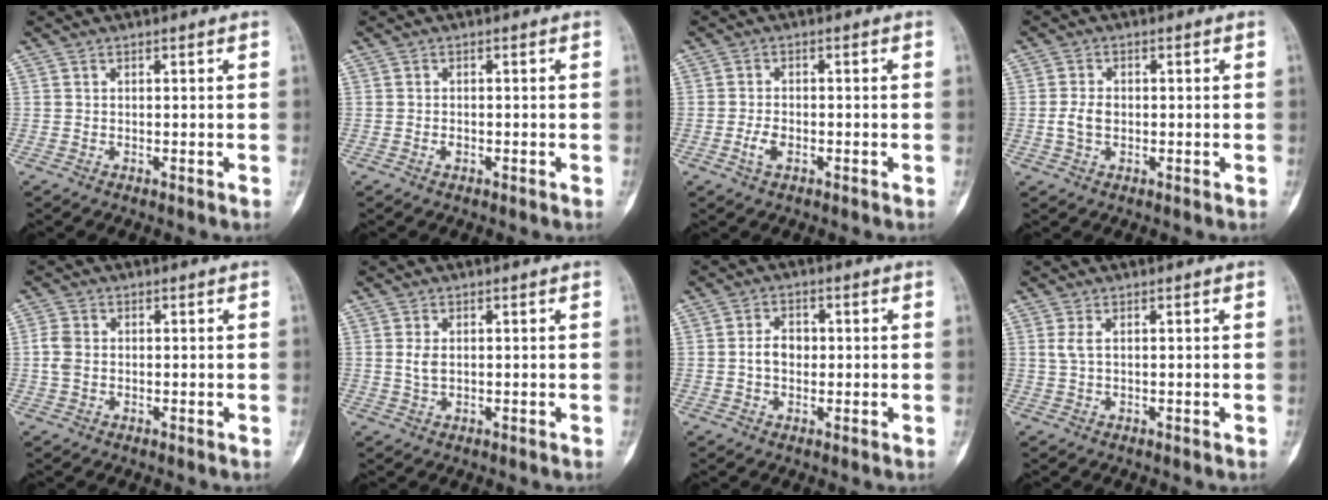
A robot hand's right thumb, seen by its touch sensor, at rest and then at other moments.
{"total": 1.0, "force": [-0.5, 0.6, 0.6], "torque": [-0.010, 0.003, -0.010]}
{"total": 2.9, "force": [-1.2, 1.5, 2.2], "torque": [-0.046, 0.008, -0.024]}
{"total": 3.4, "force": [-0.4, 2.3, 2.5], "torque": [-0.052, 0.007, -0.008]}
{"total": 3.1, "force": [-0.1, 2.2, 2.1], "torque": [-0.052, 0.005, -0.006]}
{"total": 2.1, "force": [0.3, 1.2, 1.8], "torque": [-0.038, -0.001, 0.007]}
{"total": 4.0, "force": [-0.1, 2.9, 2.7], "torque": [-0.042, 0.011, -0.007]}
{"total": 1.6, "force": [0.4, 0.5, 1.5], "torque": [-0.044, 0.007, 0.014]}